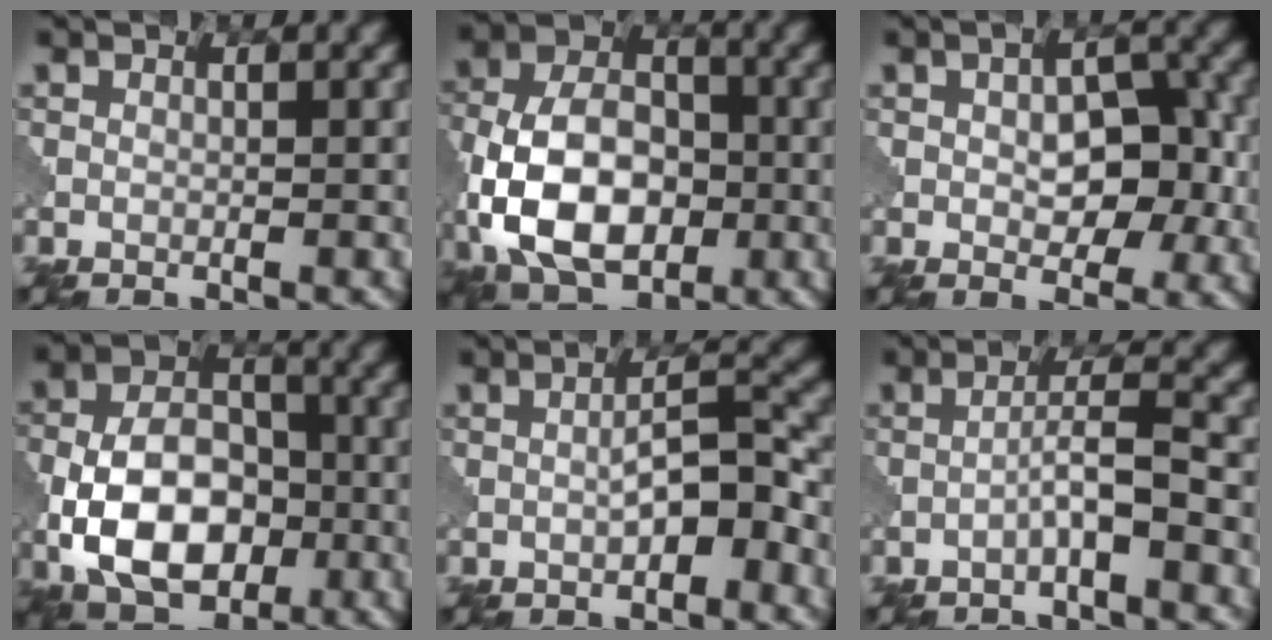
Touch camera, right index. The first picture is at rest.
{"total": 11.0, "force": [-2.9, 7.1, 7.8], "torque": [-0.155, 0.002, -0.068]}
{"total": 5.9, "force": [-0.3, 3.4, 4.8], "torque": [-0.073, -0.003, -0.001]}
{"total": 10.1, "force": [-2.8, 6.5, 7.3], "torque": [-0.131, 0.005, -0.059]}
{"total": 3.9, "force": [-1.0, 1.2, 3.6], "torque": [-0.067, 0.007, -0.020]}
{"total": 3.0, "force": [-1.3, 0.2, 2.7], "torque": [-0.049, 0.015, -0.029]}